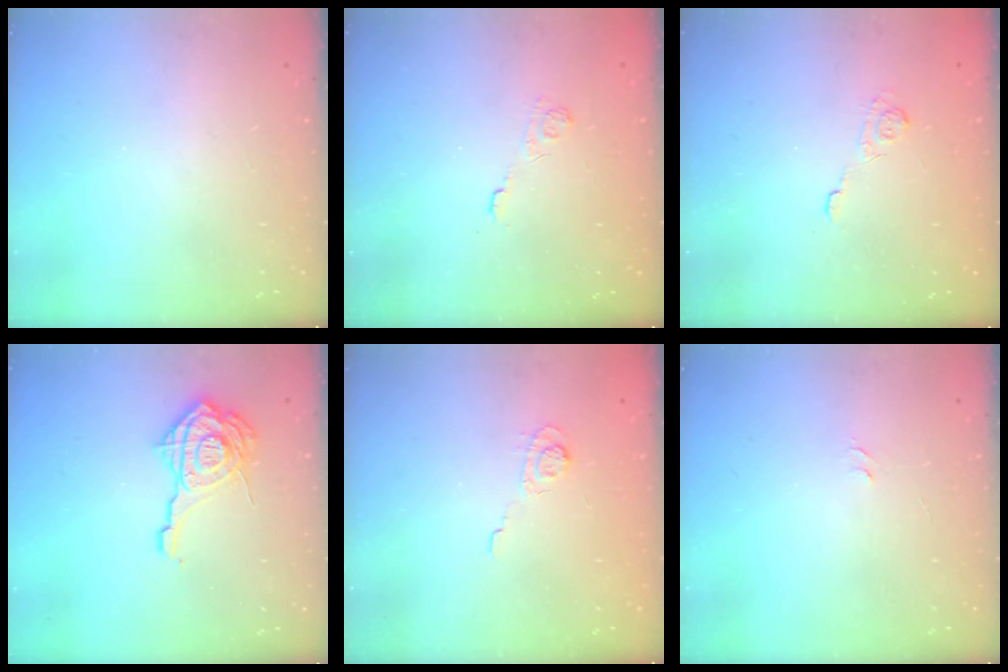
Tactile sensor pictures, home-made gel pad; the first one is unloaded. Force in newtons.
{"total": 3.0, "press": 2.6, "slide": 1.5}
{"total": 3.0, "press": 2.6, "slide": 1.4}
{"total": 15.3, "press": 15.2, "slide": 1.5}
{"total": 3.5, "press": 3.2, "slide": 1.5}
{"total": 3.8, "press": 3.8, "slide": 0.3}